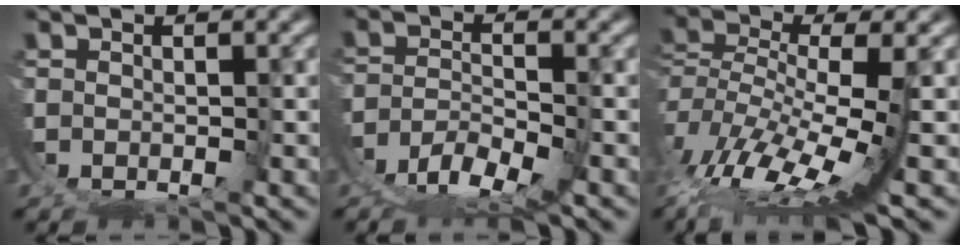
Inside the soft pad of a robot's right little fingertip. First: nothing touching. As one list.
[{"total": 4.9, "force": [-2.9, 2.2, 3.4], "torque": [-0.043, -0.009, -0.051]}, {"total": 7.4, "force": [-2.8, 2.3, 6.4], "torque": [-0.135, -0.043, -0.024]}]